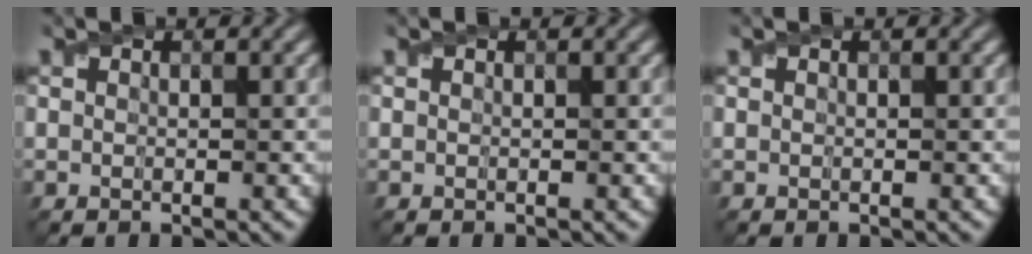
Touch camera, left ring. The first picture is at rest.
{"total": 0.0}
{"total": 0.0}